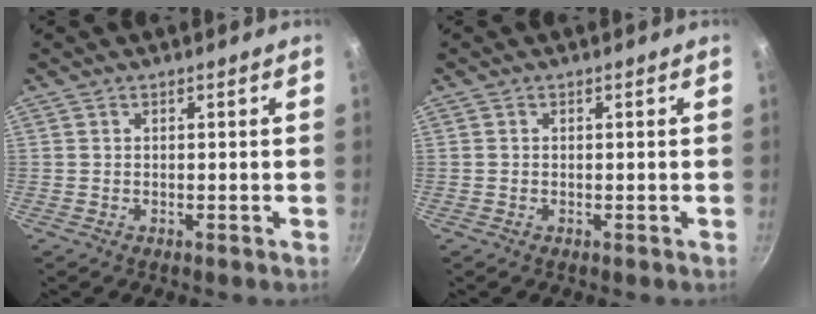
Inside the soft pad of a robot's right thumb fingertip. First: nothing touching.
{"total": 0.0}